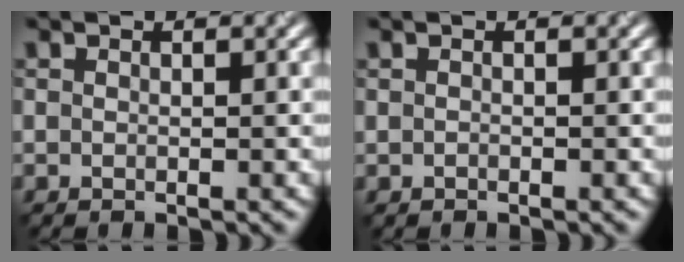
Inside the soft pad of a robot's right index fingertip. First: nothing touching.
{"total": 0.0}